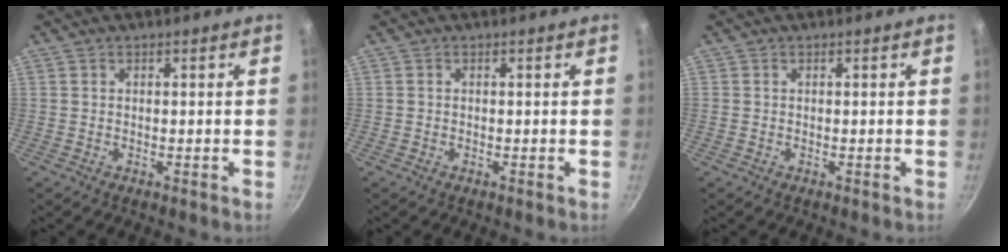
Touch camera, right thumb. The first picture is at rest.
{"total": 0.0}
{"total": 0.0}